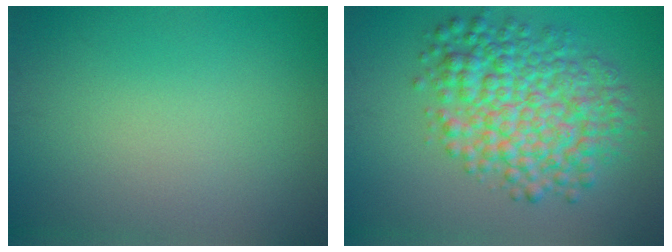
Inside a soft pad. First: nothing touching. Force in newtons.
{"total": 7.7, "press": 7.7, "slide": 0.1}